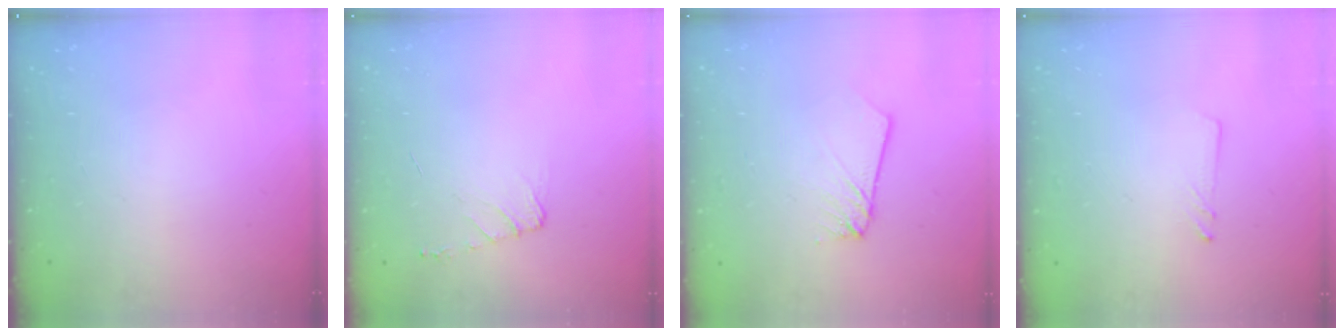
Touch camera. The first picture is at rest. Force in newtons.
{"total": 6.5, "press": 6.5, "slide": 0.8}
{"total": 2.3, "press": 2.3, "slide": 0.2}
{"total": 1.8, "press": 1.7, "slide": 0.0}